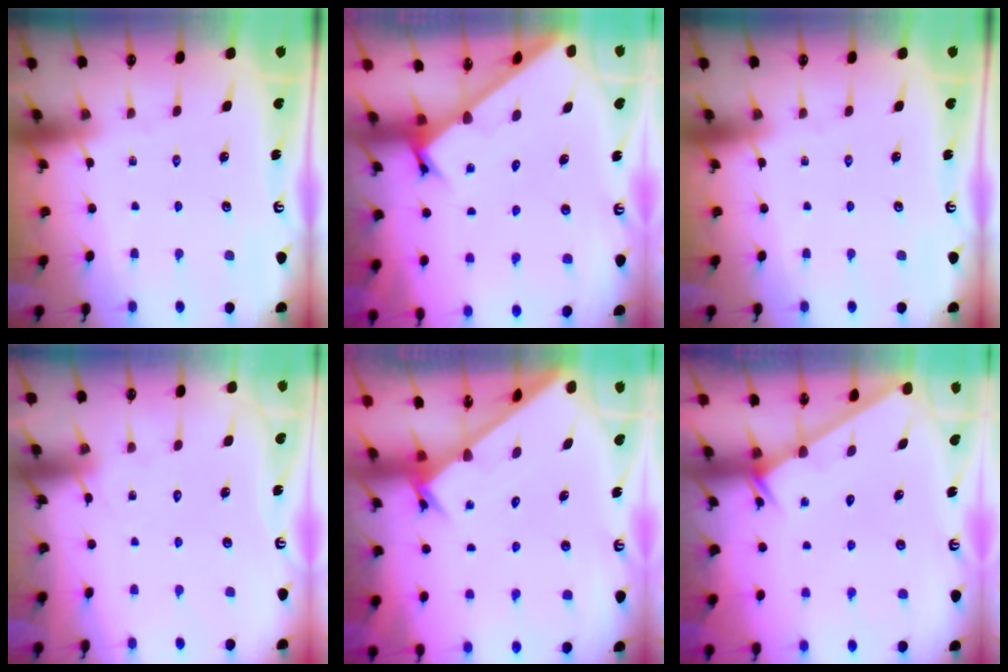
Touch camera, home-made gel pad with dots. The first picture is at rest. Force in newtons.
{"total": 3.7, "press": 3.7, "slide": 0.1}
{"total": 0.0}
{"total": 6.1, "press": 6.1, "slide": 0.5}
{"total": 2.4, "press": 2.4, "slide": 0.2}
{"total": 1.4, "press": 1.4, "slide": 0.1}